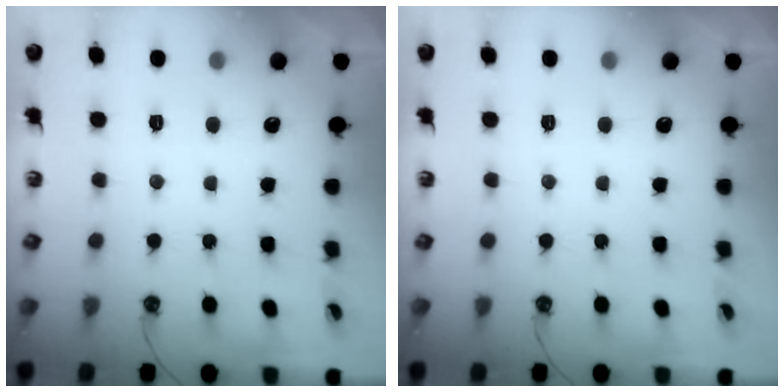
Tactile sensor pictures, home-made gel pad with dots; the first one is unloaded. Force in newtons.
{"total": 0.0}